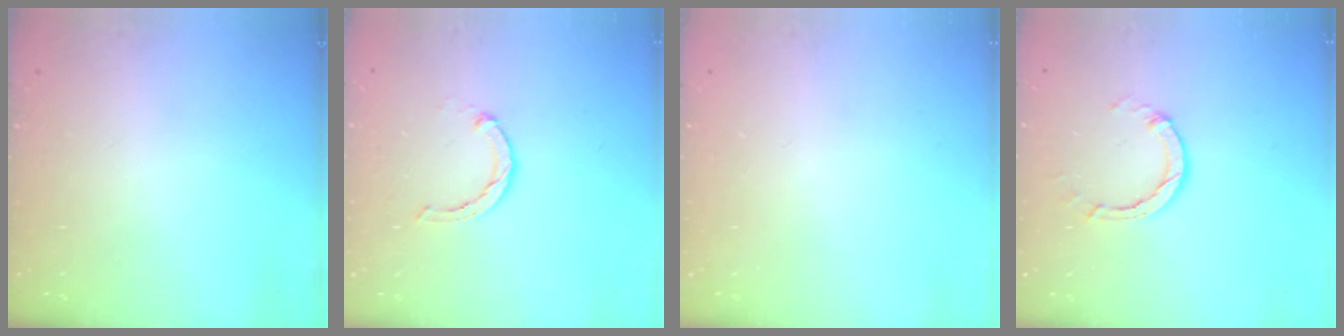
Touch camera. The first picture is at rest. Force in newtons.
{"total": 2.4, "press": 2.4, "slide": 0.4}
{"total": 0.0}
{"total": 2.7, "press": 2.7, "slide": 0.3}